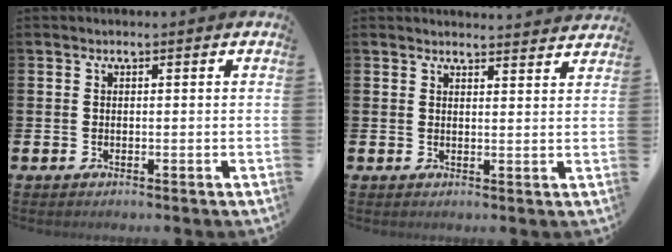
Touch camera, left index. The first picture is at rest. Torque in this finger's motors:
{"motor_torque": [0.82, -1.32, -0.10, 0.00]}